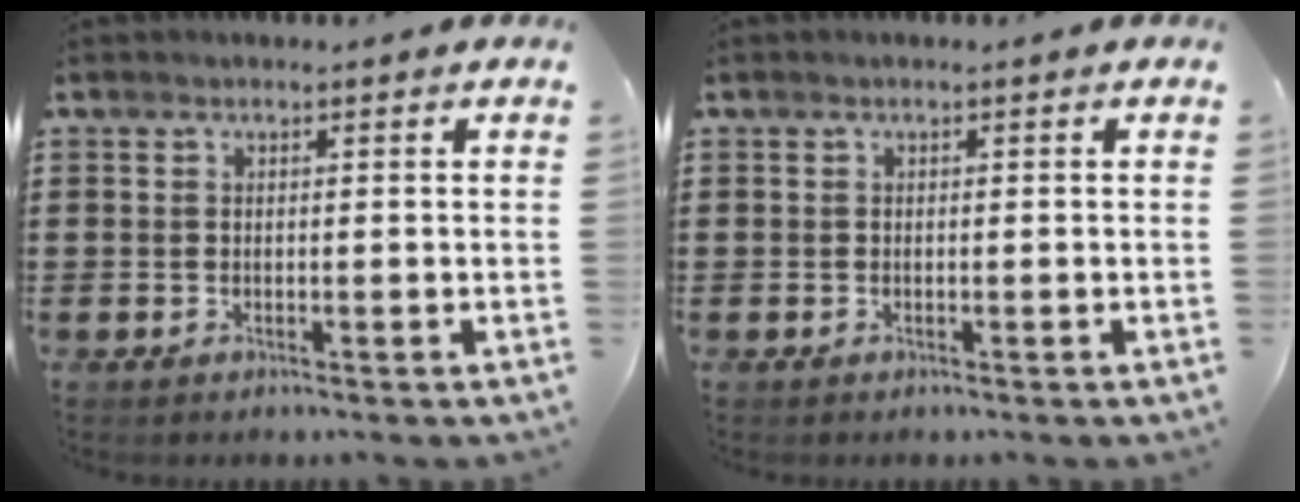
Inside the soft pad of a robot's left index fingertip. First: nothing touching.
{"total": 0.0}